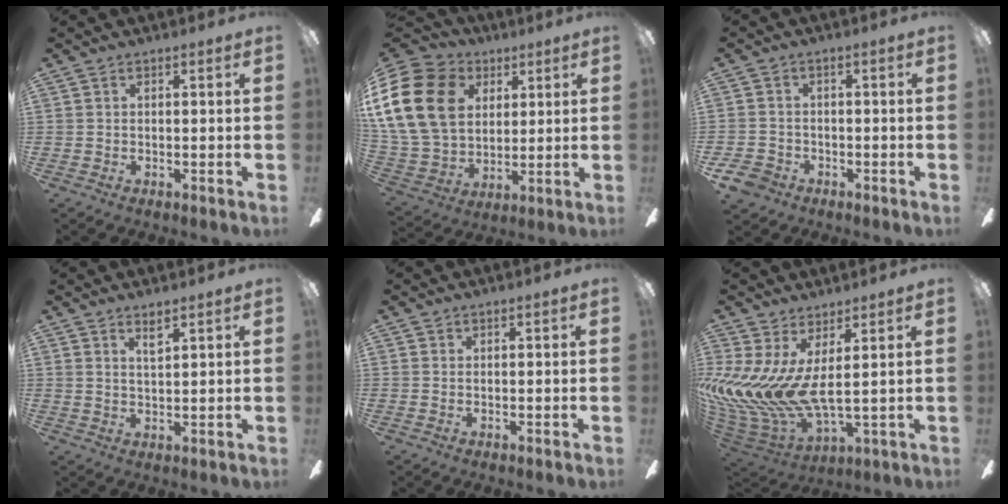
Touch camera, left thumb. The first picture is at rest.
{"total": 22.8, "force": [7.1, 17.1, 13.4], "torque": [-0.296, -0.012, 0.128]}
{"total": 5.0, "force": [-2.8, 3.8, 1.5], "torque": [-0.048, 0.013, -0.058]}
{"total": 3.2, "force": [2.4, 0.6, 2.0], "torque": [-0.039, -0.003, 0.041]}
{"total": 0.0}
{"total": 11.9, "force": [2.8, 5.7, 10.0], "torque": [-0.252, -0.063, 0.047]}